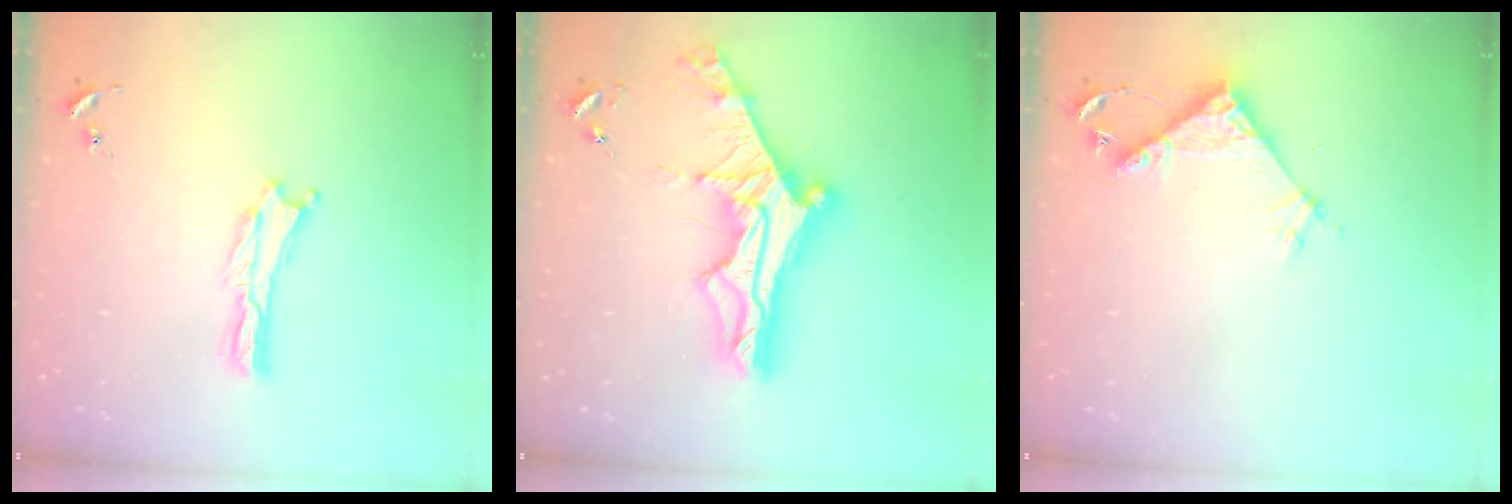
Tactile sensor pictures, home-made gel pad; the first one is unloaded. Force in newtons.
{"total": 13.2, "press": 13.1, "slide": 1.4}
{"total": 5.4, "press": 5.4, "slide": 0.4}